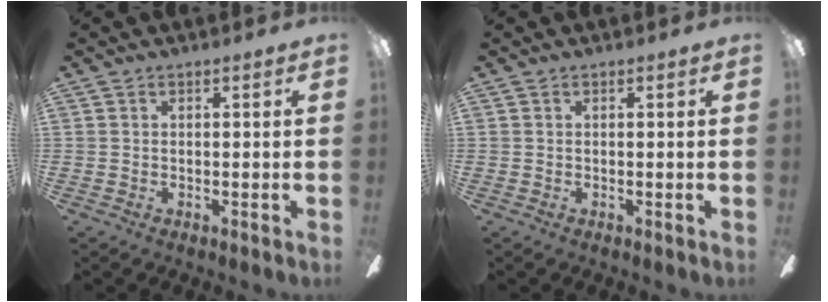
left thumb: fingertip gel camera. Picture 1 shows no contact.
{"total": 0.0}